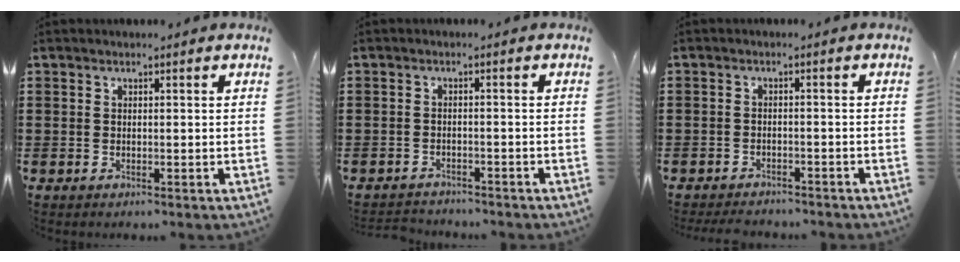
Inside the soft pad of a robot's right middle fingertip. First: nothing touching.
{"total": 1.8, "force": [-1.8, 0.2, -0.1], "torque": [-0.004, 0.000, -0.041]}
{"total": 2.4, "force": [-2.4, 0.5, -0.1], "torque": [-0.005, 0.001, -0.053]}